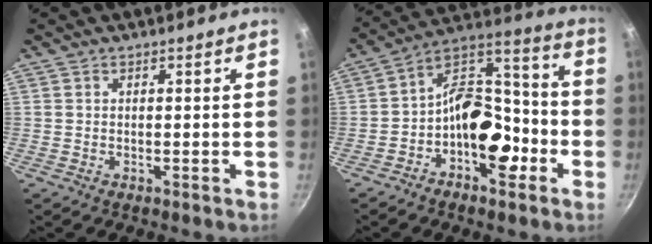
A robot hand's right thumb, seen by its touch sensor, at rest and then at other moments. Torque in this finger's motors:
{"motor_torque": [1.80, 1.71, 1.33, -0.83, 0.36]}